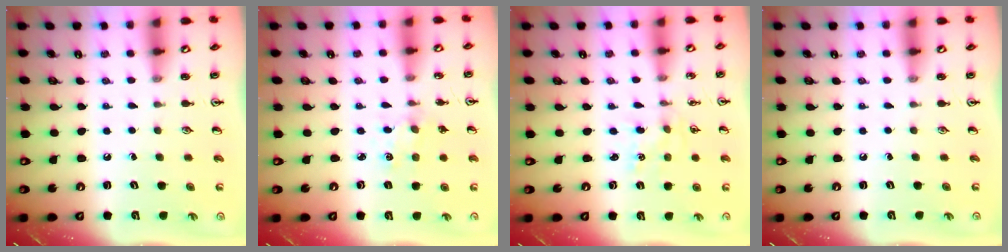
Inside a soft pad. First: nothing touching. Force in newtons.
{"total": 1.1, "press": 1.1, "slide": 0.3}
{"total": 1.2, "press": 1.2, "slide": 0.1}
{"total": 0.0}